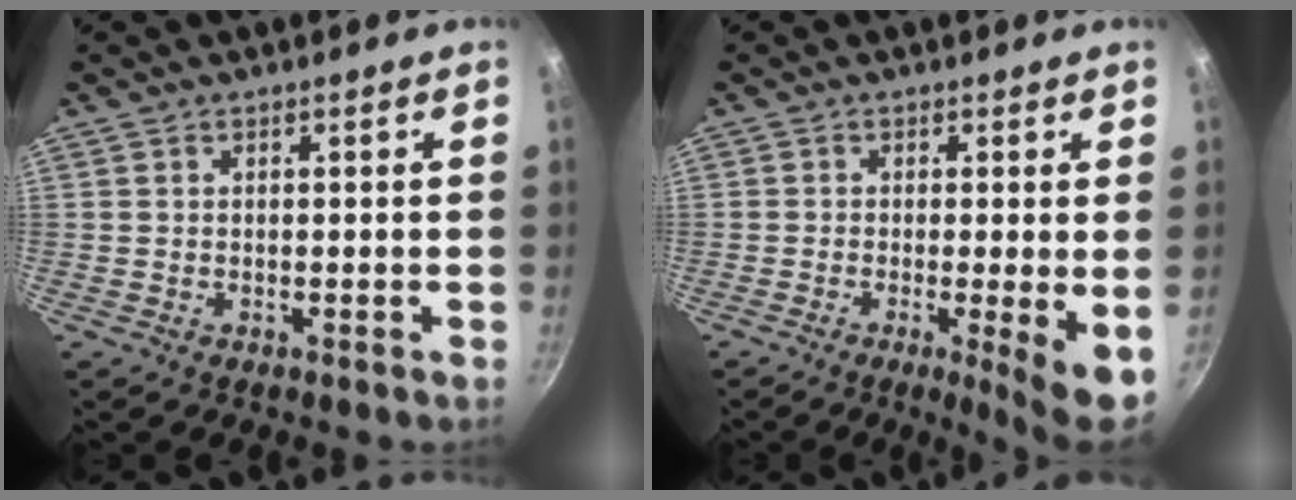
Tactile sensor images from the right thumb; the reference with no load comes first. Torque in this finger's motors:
{"motor_torque": [0.04, 0.77, -0.14, -0.05, 0.06]}